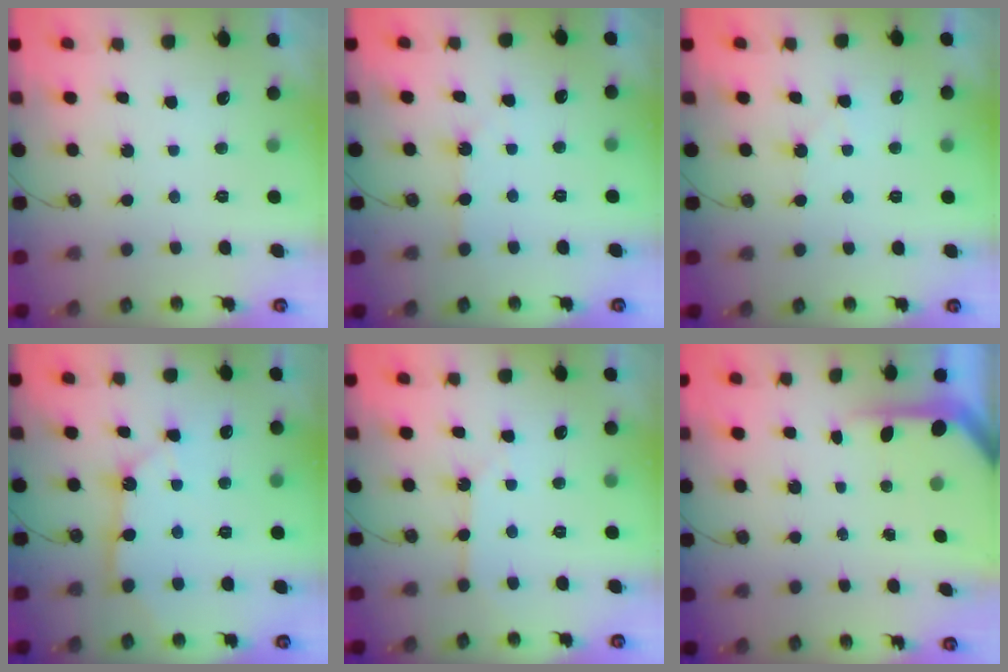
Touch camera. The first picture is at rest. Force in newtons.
{"total": 2.2, "press": 2.1, "slide": 0.3}
{"total": 4.0, "press": 4.0, "slide": 0.7}
{"total": 11.6, "press": 11.5, "slide": 1.3}
{"total": 2.5, "press": 2.5, "slide": 0.4}
{"total": 5.5, "press": 5.5, "slide": 0.4}